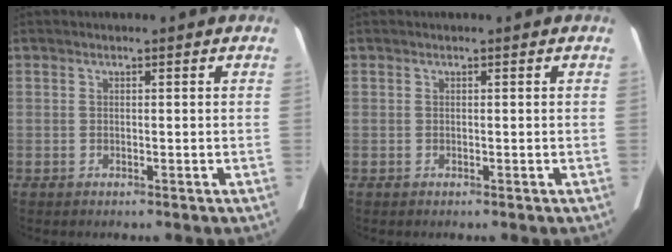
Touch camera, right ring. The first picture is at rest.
{"total": 0.0}